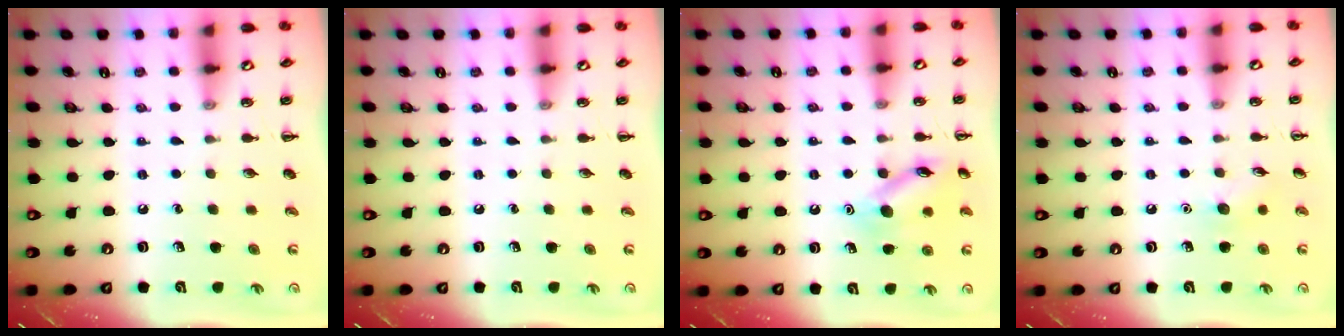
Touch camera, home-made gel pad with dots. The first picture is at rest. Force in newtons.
{"total": 0.0}
{"total": 12.3, "press": 12.3, "slide": 0.9}
{"total": 6.6, "press": 6.3, "slide": 1.8}